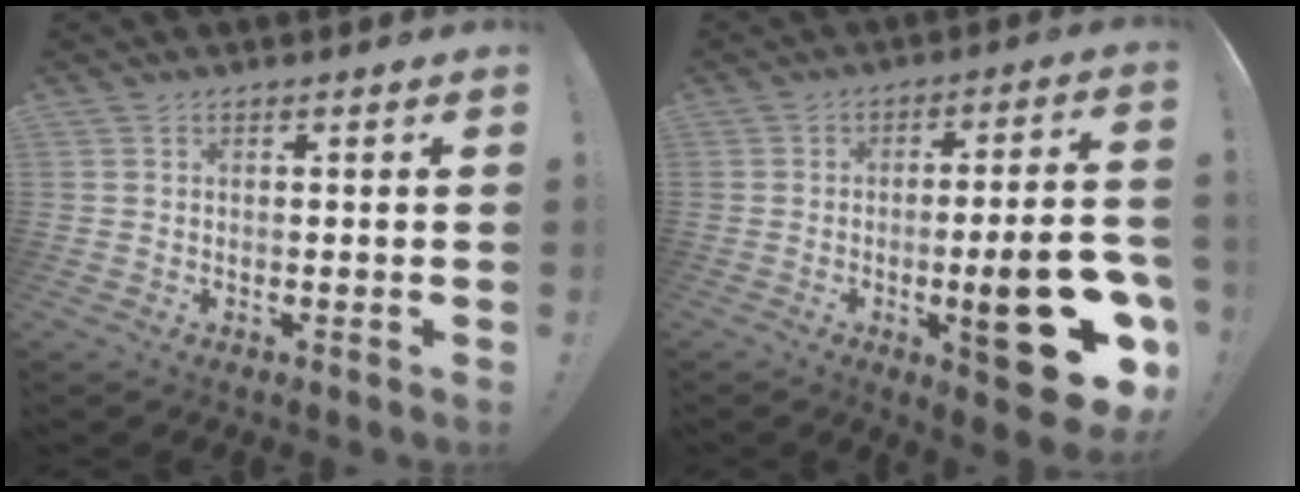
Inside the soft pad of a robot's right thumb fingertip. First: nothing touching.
{"total": 21.1, "force": [-6.4, 5.5, 19.3], "torque": [-0.254, 0.017, -0.086]}